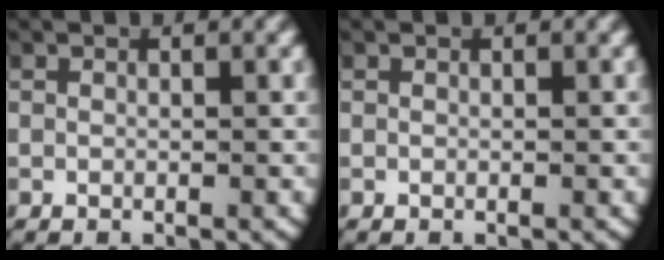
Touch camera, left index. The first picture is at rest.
{"total": 0.0}